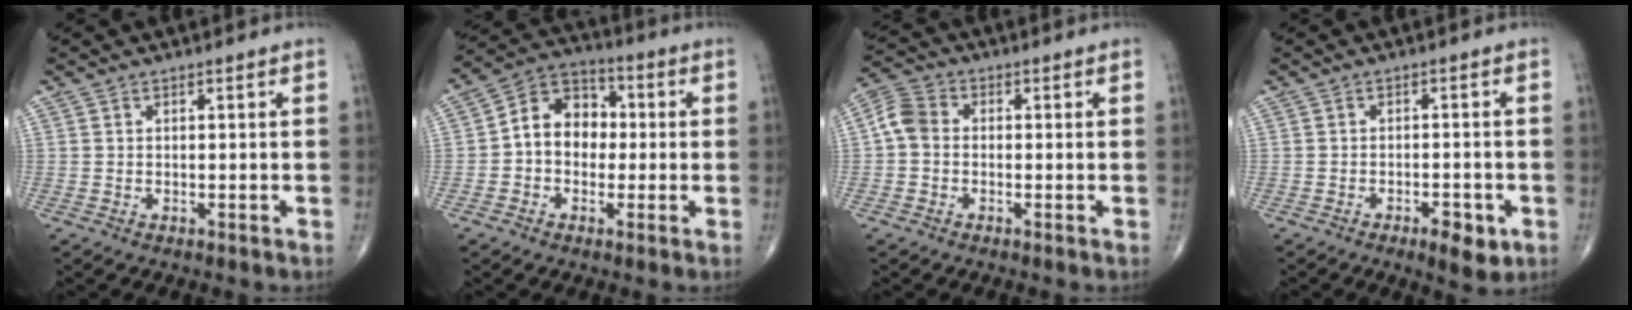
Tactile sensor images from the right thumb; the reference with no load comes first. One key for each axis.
{"total": 10.8, "fx": 0.0, "fy": 8.5, "fz": 6.7, "tx": -0.077, "ty": 0.034, "tz": -0.012}
{"total": 5.5, "fx": -0.2, "fy": 4.4, "fz": 3.2, "tx": -0.058, "ty": 0.018, "tz": -0.015}
{"total": 5.4, "fx": -2.4, "fy": 2.2, "fz": 4.3, "tx": -0.056, "ty": 0.005, "tz": -0.030}